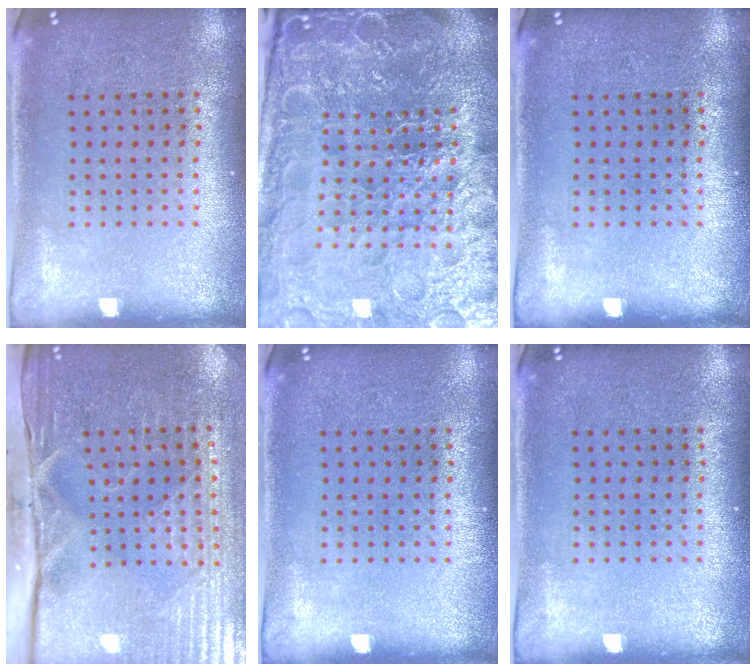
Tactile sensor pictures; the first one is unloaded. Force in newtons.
{"total": 6.9, "press": 6.1, "slide": 3.2}
{"total": 0.0}
{"total": 4.8, "press": 4.3, "slide": 2.2}
{"total": 0.0}
{"total": 0.0}